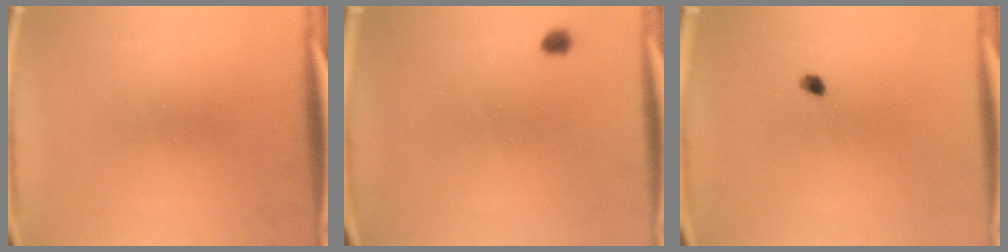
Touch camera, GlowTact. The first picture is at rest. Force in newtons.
{"total": 1.3}
{"total": 1.2}